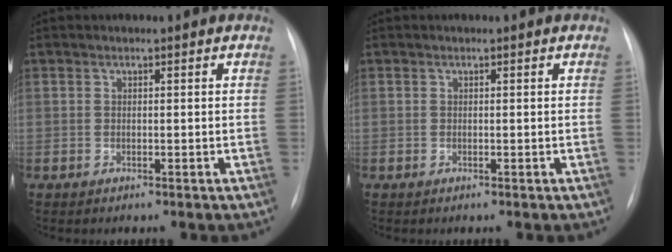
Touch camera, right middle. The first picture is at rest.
{"total": 0.0}